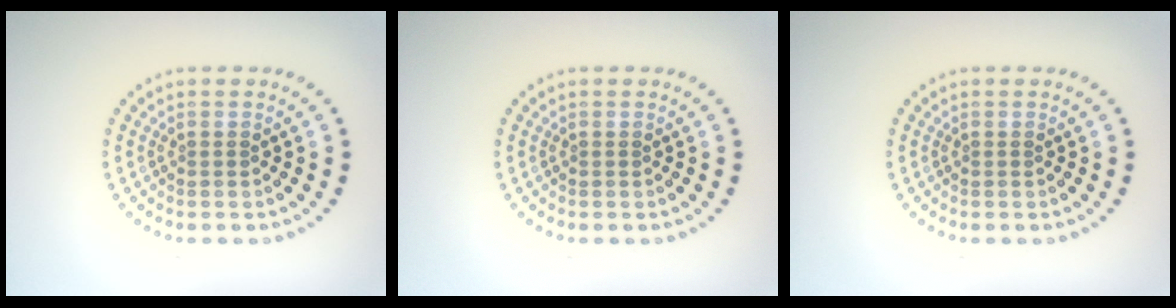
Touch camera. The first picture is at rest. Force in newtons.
{"total": 0.0}
{"total": 0.0}